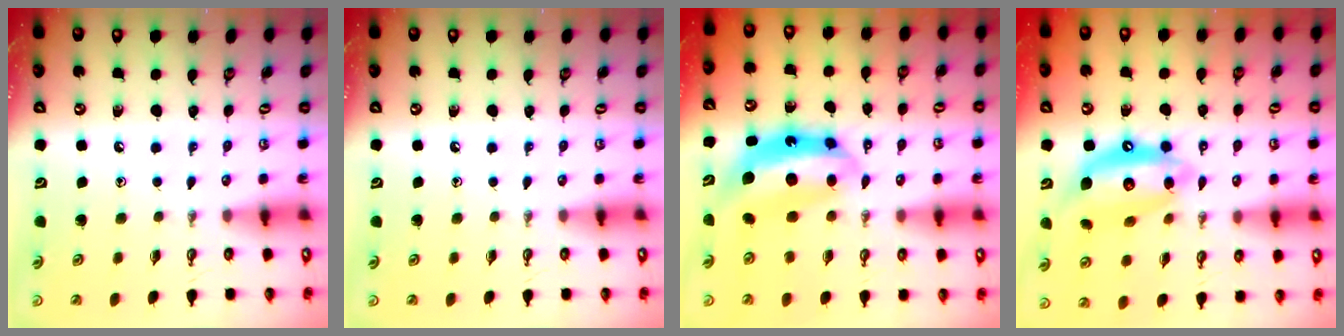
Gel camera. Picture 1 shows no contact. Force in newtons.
{"total": 0.0}
{"total": 7.9, "press": 7.9, "slide": 0.5}
{"total": 14.6, "press": 14.5, "slide": 1.8}